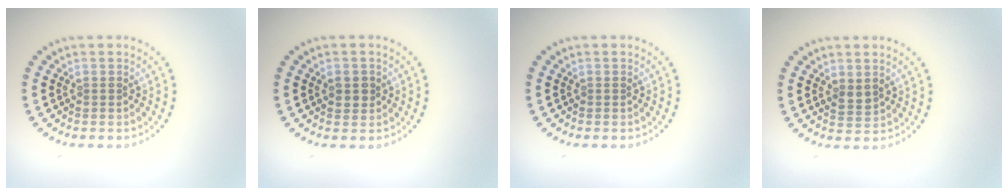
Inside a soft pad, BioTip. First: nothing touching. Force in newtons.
{"total": 1.6, "press": 1.6, "slide": 0.3}
{"total": 0.0}
{"total": 1.2, "press": 1.1, "slide": 0.4}